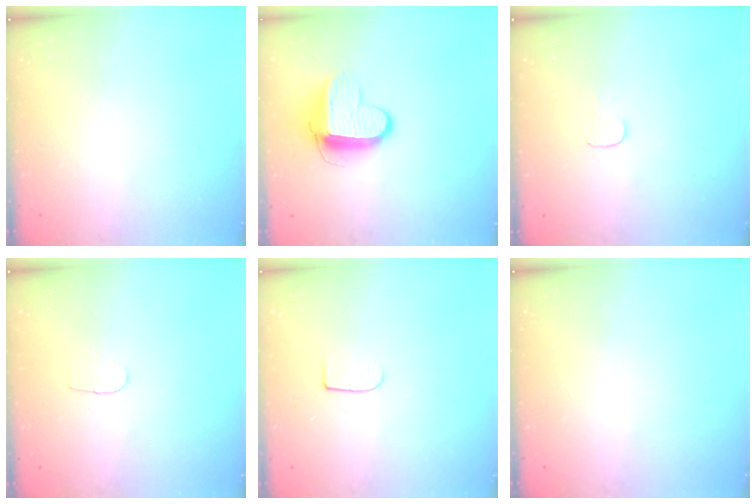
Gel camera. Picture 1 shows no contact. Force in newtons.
{"total": 9.6, "press": 9.6, "slide": 0.9}
{"total": 3.7, "press": 3.7, "slide": 0.4}
{"total": 2.9, "press": 2.8, "slide": 0.3}
{"total": 5.3, "press": 5.2, "slide": 0.6}
{"total": 0.0}